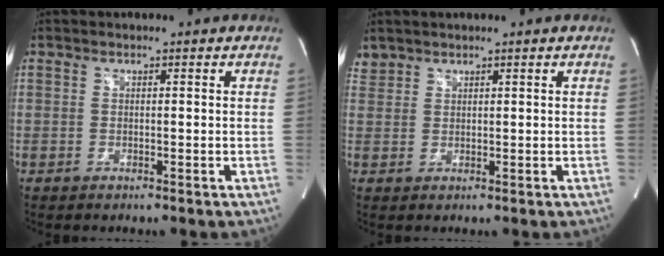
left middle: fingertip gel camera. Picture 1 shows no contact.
{"total": 1.9, "force": [1.8, 0.7, -0.2], "torque": [0.002, 0.010, 0.036]}